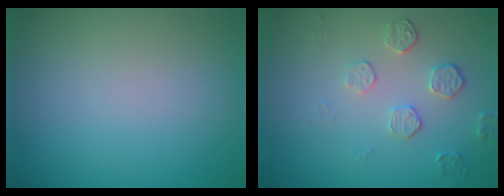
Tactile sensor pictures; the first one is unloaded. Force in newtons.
{"total": 1.9, "press": 1.3, "slide": 1.3}